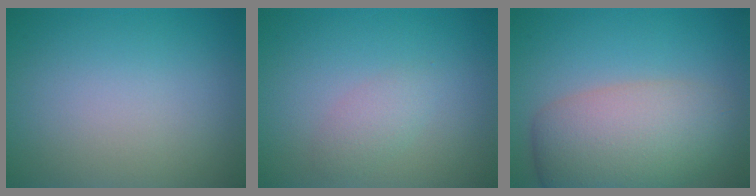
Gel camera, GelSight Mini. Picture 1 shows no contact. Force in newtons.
{"total": 1.6, "press": 1.6, "slide": 0.0}
{"total": 8.0, "press": 8.0, "slide": 0.4}